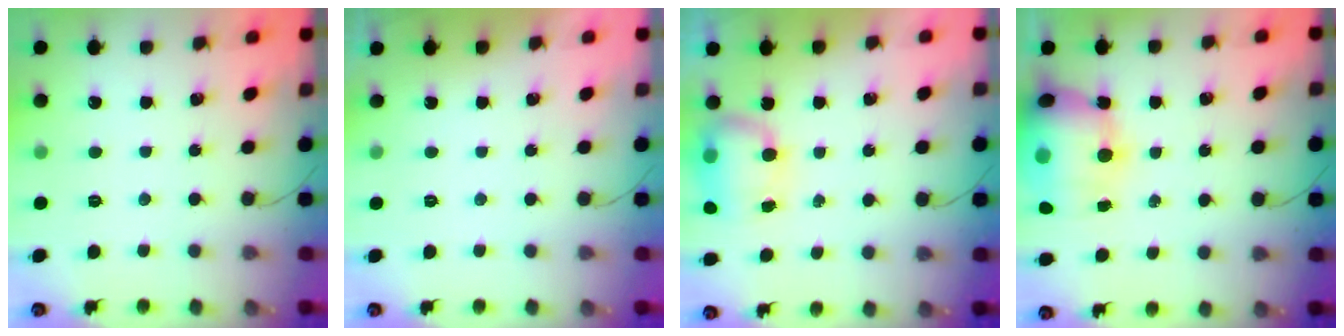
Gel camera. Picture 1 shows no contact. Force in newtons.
{"total": 0.0}
{"total": 7.9, "press": 7.6, "slide": 2.3}
{"total": 18.4, "press": 18.0, "slide": 4.2}